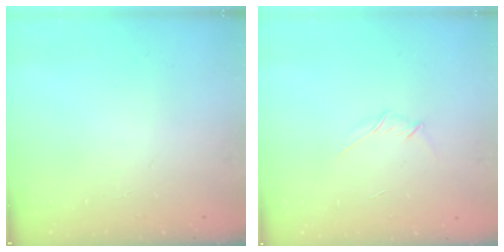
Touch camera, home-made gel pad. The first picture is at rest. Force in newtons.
{"total": 2.6, "press": 2.5, "slide": 0.8}